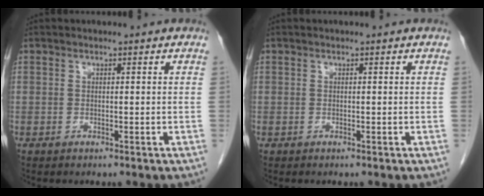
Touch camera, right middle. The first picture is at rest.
{"total": 0.0}